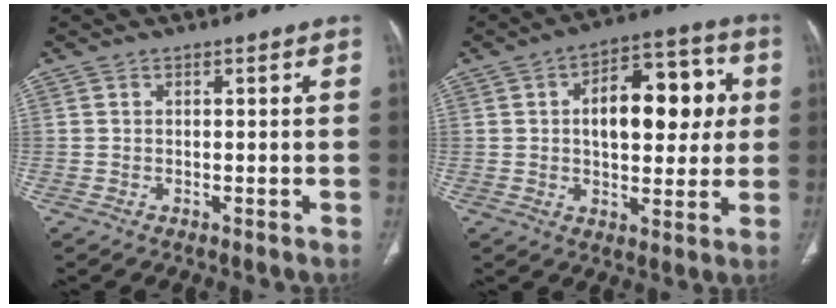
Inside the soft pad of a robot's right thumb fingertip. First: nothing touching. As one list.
[{"total": 16.4, "force": [2.7, 8.9, 13.5], "torque": [-0.153, 0.022, 0.039]}]